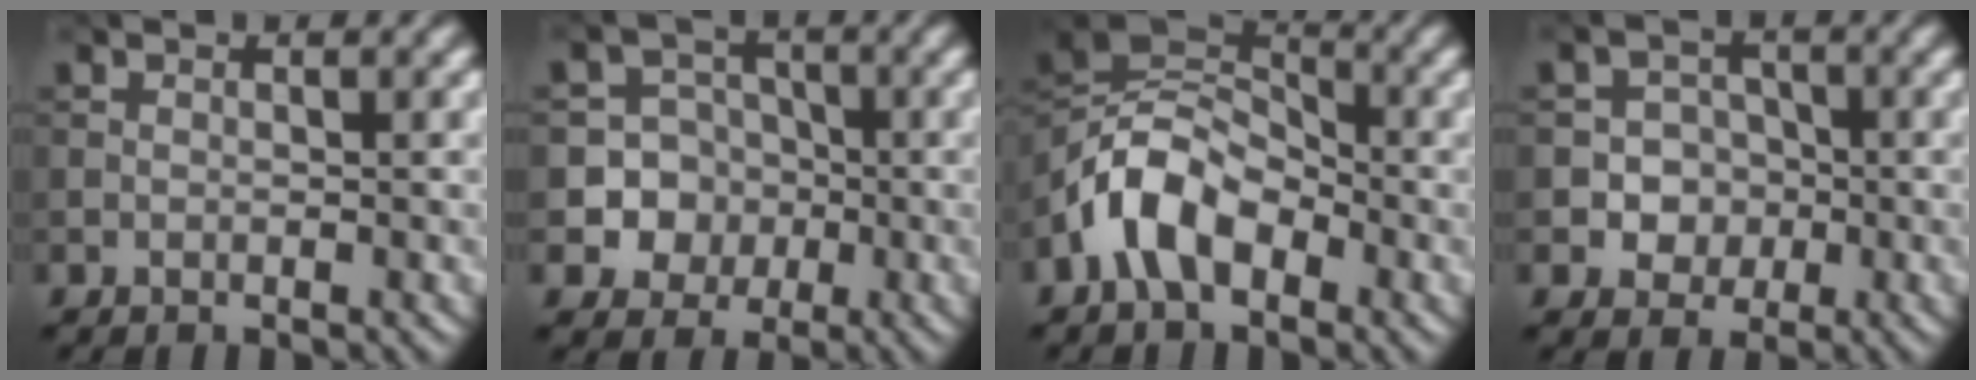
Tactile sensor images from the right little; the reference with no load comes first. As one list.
[{"total": 7.5, "force": [-1.9, 7.2, 1.3], "torque": [-0.011, 0.011, -0.057]}, {"total": 6.6, "force": [-3.1, 4.0, 4.2], "torque": [-0.076, 0.011, -0.074]}, {"total": 3.8, "force": [-0.9, 3.5, 1.1], "torque": [0.005, 0.008, -0.034]}]